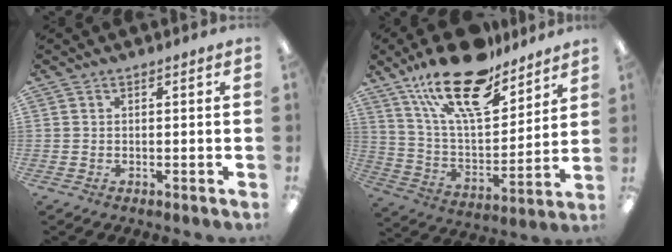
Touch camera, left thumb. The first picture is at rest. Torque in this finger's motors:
{"motor_torque": [0.31, 0.35, 1.48, -1.29, 0.52]}